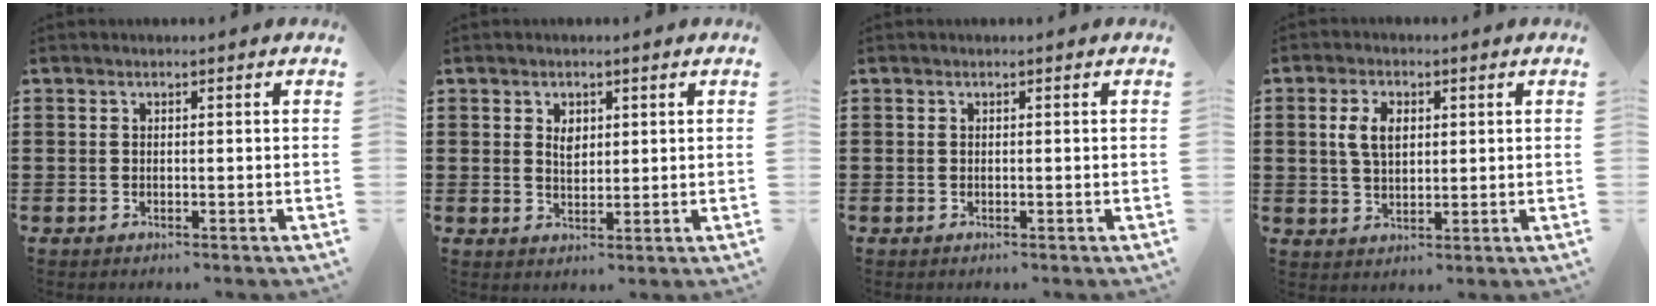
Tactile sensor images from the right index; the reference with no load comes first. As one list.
[{"total": 2.5, "force": [1.0, 1.6, 1.7], "torque": [-0.030, 0.003, 0.016]}, {"total": 0.0}, {"total": 4.8, "force": [1.1, 2.9, 3.6], "torque": [-0.087, 0.010, 0.015]}]